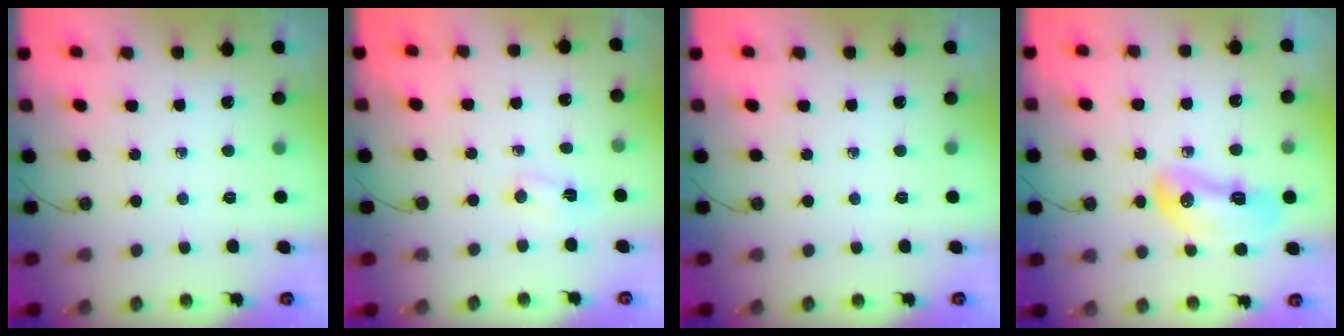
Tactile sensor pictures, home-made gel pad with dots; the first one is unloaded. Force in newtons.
{"total": 2.4, "press": 2.4, "slide": 0.5}
{"total": 0.0}
{"total": 11.6, "press": 11.1, "slide": 3.2}